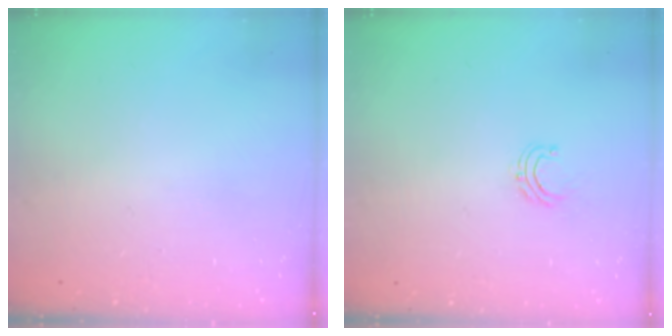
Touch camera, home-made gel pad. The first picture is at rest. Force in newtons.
{"total": 4.3, "press": 4.3, "slide": 0.3}